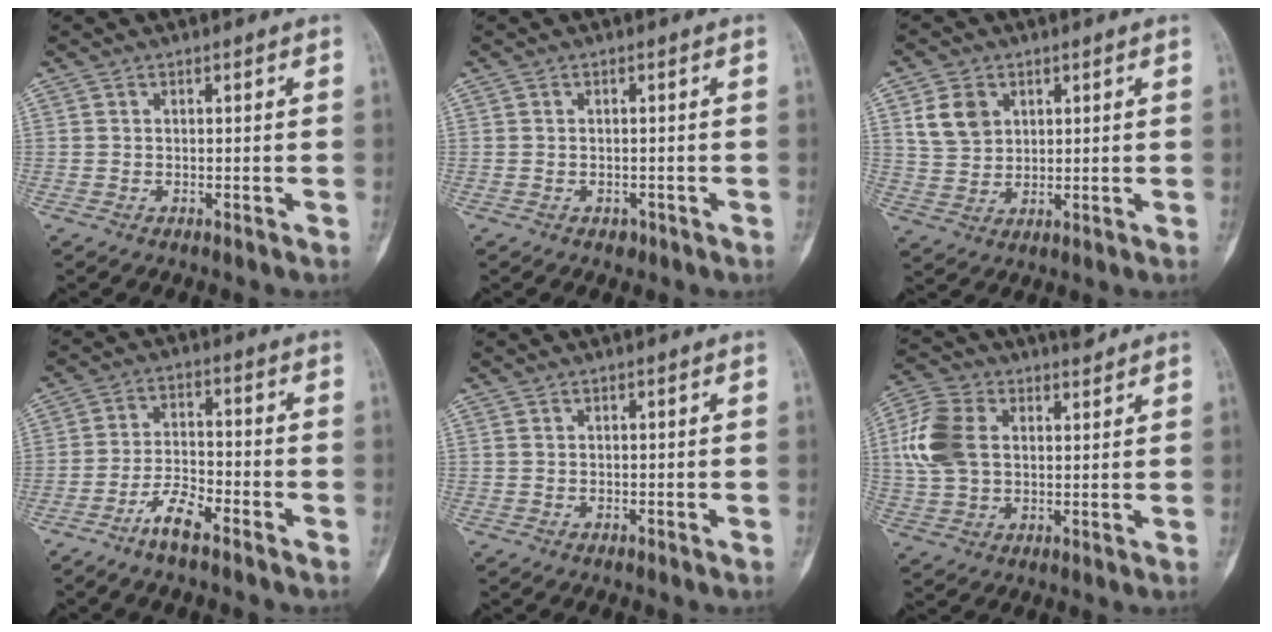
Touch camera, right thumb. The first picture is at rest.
{"total": 1.0, "force": [-0.5, 0.8, 0.3], "torque": [-0.003, 0.002, -0.006]}
{"total": 6.7, "force": [2.7, 5.1, 3.4], "torque": [-0.046, -0.009, 0.056]}
{"total": 6.1, "force": [-4.2, 1.6, 4.1], "torque": [-0.078, 0.025, -0.084]}
{"total": 0.6, "force": [0.5, 0.0, 0.2], "torque": [-0.007, 0.001, 0.012]}
{"total": 12.0, "force": [4.6, 7.3, 8.3], "torque": [-0.167, 0.007, 0.089]}